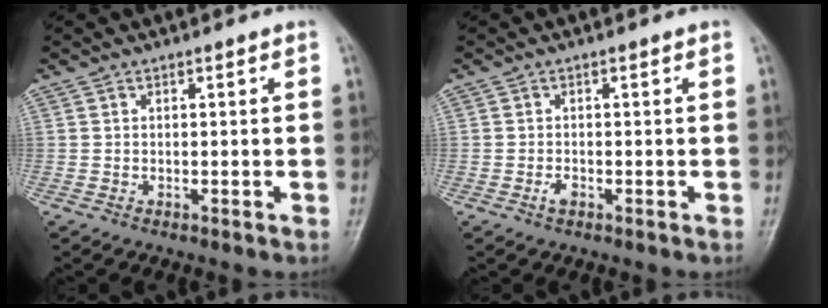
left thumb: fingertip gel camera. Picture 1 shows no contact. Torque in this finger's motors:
{"motor_torque": [0.05, 0.53, 0.35, -0.06, 0.00]}